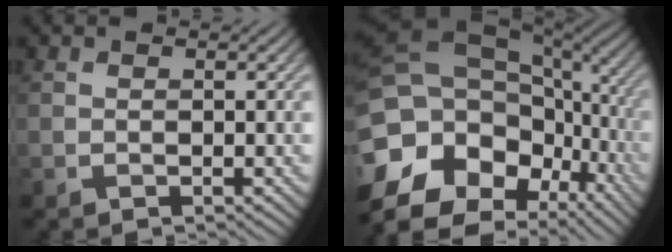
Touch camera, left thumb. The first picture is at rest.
{"total": 18.1, "force": [-7.3, 12.5, 10.8], "torque": [-0.266, 0.013, -0.105]}